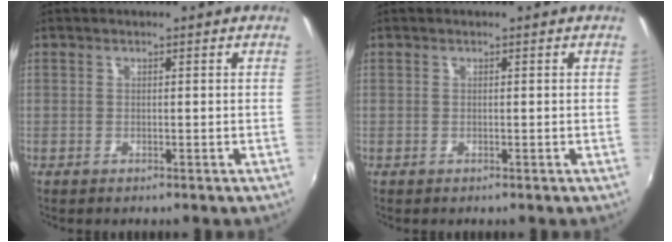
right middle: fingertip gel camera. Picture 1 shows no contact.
{"total": 0.0}